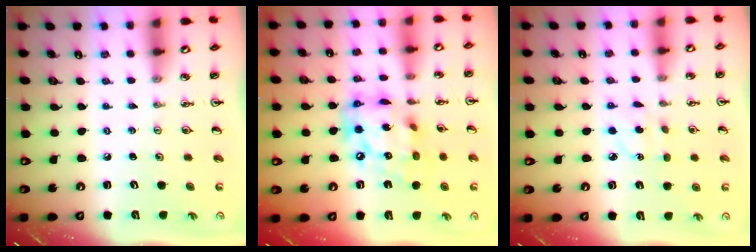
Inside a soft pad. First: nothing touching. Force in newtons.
{"total": 18.0, "press": 17.9, "slide": 1.8}
{"total": 3.8, "press": 3.8, "slide": 0.6}